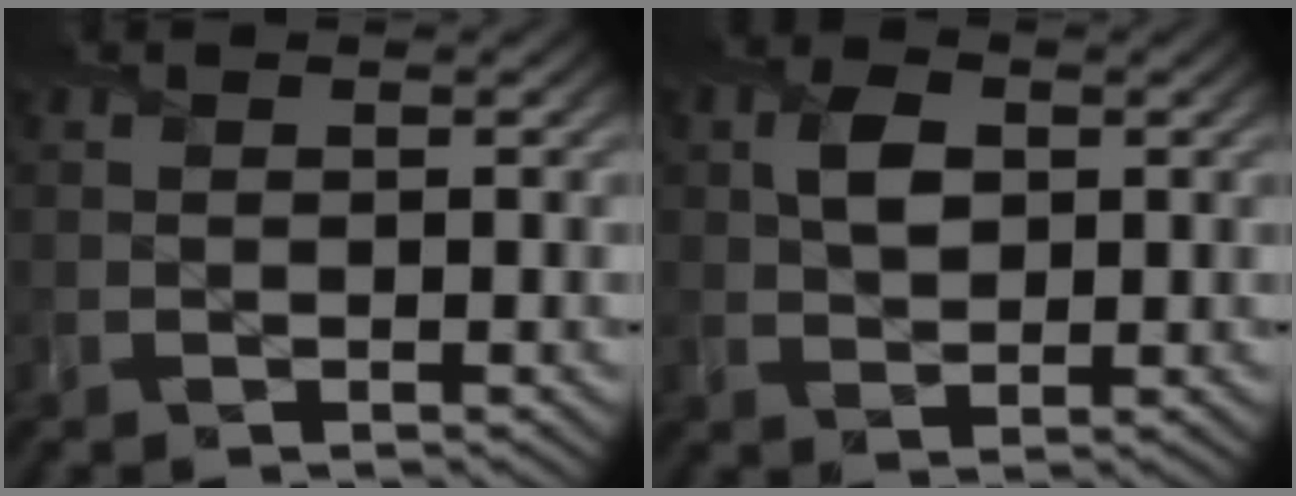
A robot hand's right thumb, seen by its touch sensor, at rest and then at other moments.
{"total": 3.2, "force": [1.0, 2.2, 2.2], "torque": [-0.047, 0.003, 0.016]}